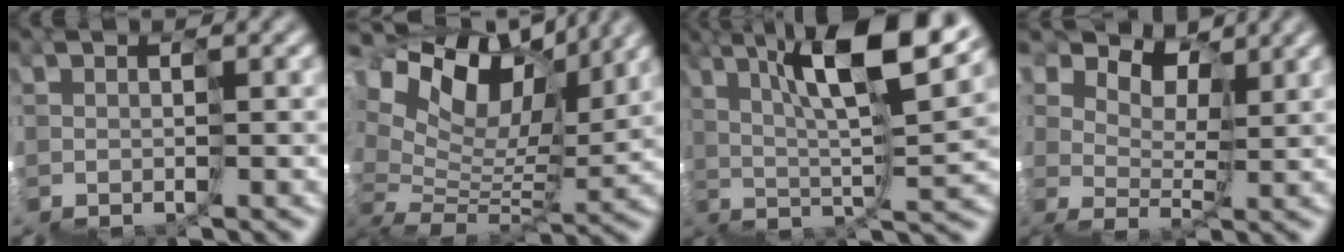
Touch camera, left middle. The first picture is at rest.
{"total": 9.5, "force": [7.3, 4.4, 4.2], "torque": [-0.087, 0.046, 0.128]}
{"total": 9.7, "force": [6.0, 1.7, 7.5], "torque": [-0.114, 0.033, 0.097]}
{"total": 4.5, "force": [4.3, 0.3, -1.4], "torque": [0.030, 0.017, 0.073]}